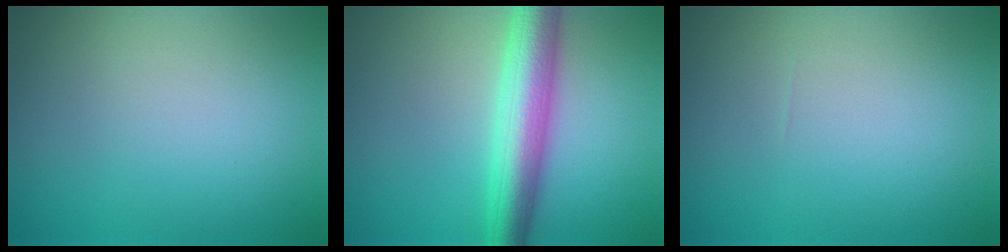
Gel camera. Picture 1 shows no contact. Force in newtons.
{"total": 6.2, "press": 6.2, "slide": 0.1}
{"total": 0.0}